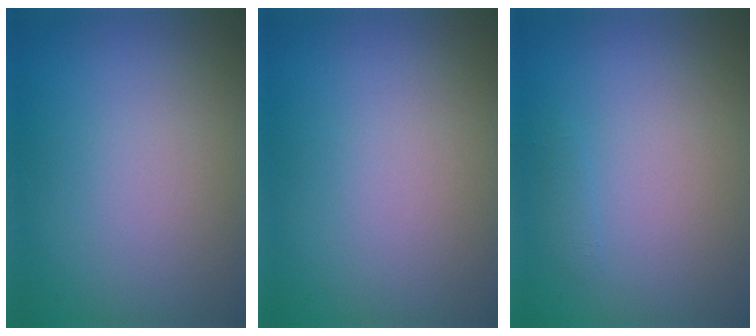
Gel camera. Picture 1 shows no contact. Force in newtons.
{"total": 0.0}
{"total": 0.5, "press": 0.5, "slide": 0.1}